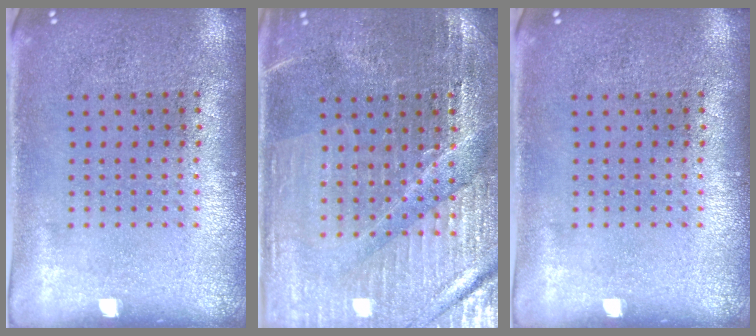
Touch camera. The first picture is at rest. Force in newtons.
{"total": 3.2, "press": 3.2, "slide": 0.5}
{"total": 0.0}